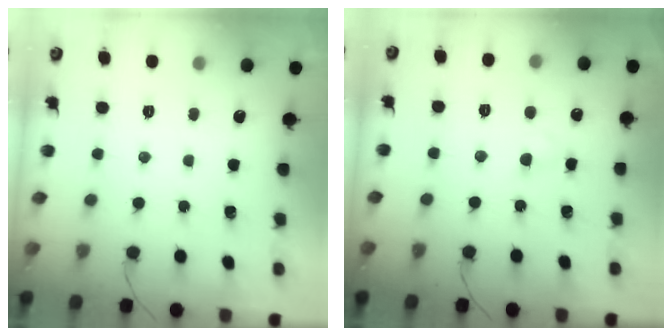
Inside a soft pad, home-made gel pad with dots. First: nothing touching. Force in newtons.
{"total": 2.2, "press": 2.0, "slide": 0.8}